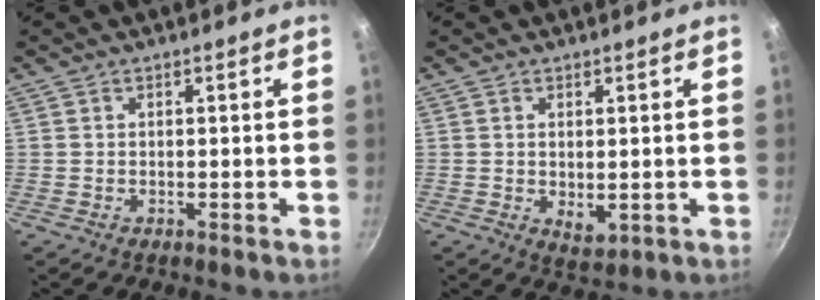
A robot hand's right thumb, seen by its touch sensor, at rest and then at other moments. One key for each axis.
{"total": 3.5, "fx": 0.1, "fy": 1.9, "fz": 3.0, "tx": -0.046, "ty": -0.013, "tz": 0.006}